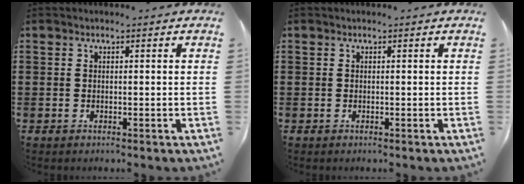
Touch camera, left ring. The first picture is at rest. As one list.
[{"total": 0.0}]